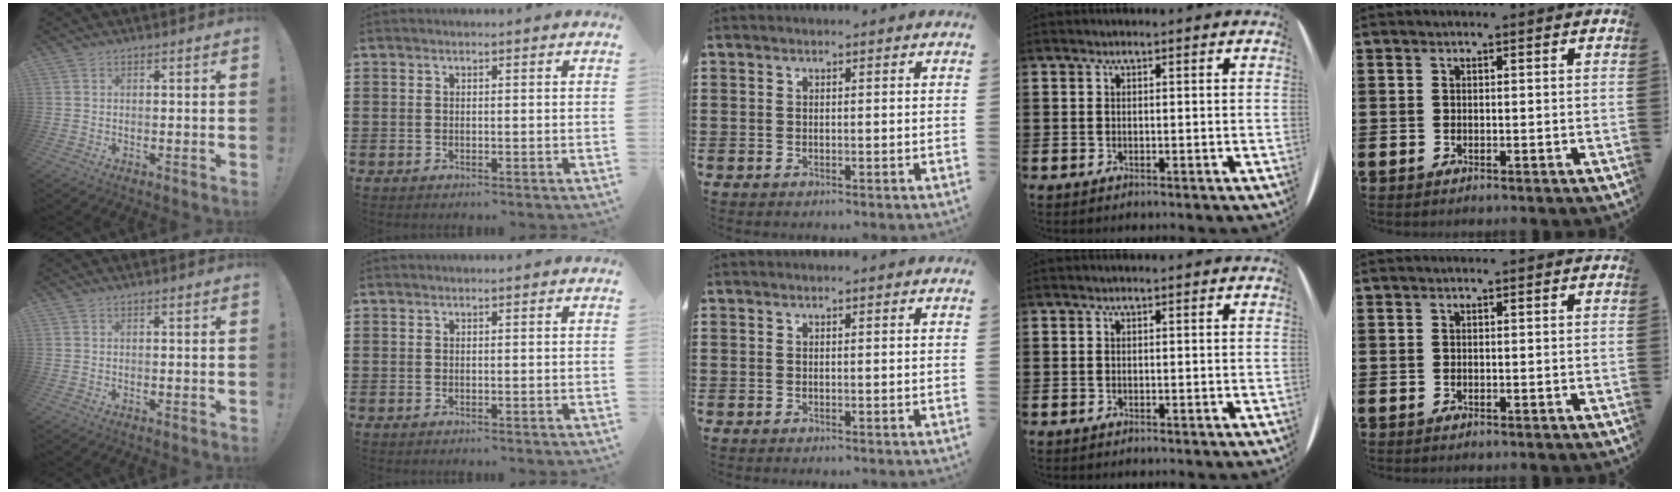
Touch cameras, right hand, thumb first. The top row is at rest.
{}